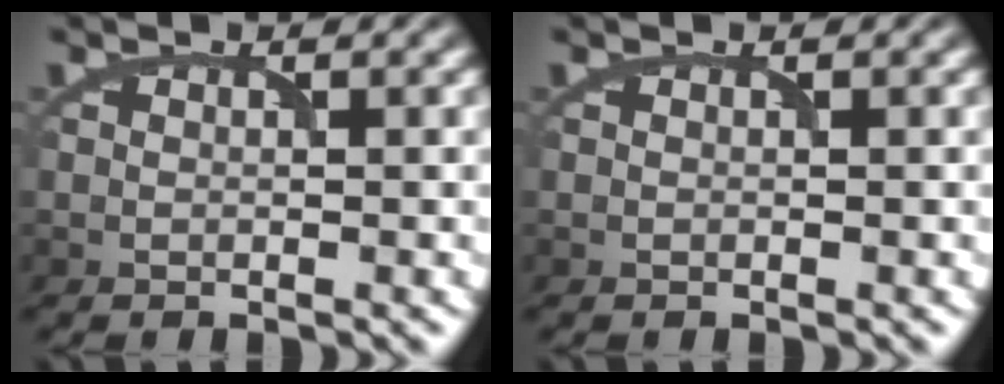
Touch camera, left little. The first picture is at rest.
{"total": 0.0}